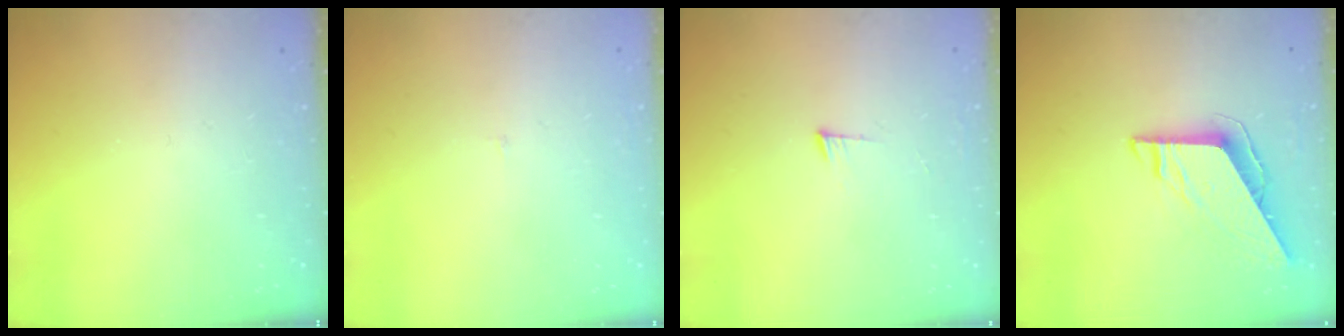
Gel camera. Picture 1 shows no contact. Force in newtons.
{"total": 2.0, "press": 2.0, "slide": 0.1}
{"total": 3.6, "press": 3.5, "slide": 0.5}
{"total": 7.6, "press": 7.6, "slide": 0.2}